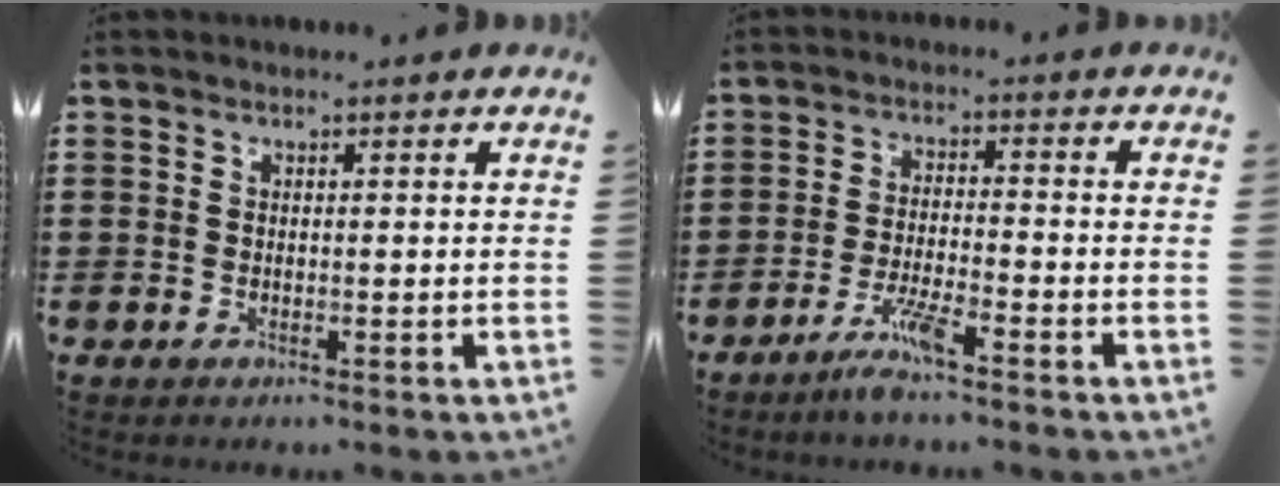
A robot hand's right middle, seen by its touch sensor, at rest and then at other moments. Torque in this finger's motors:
{"motor_torque": [0.21, -0.26, 0.17, 0.07]}